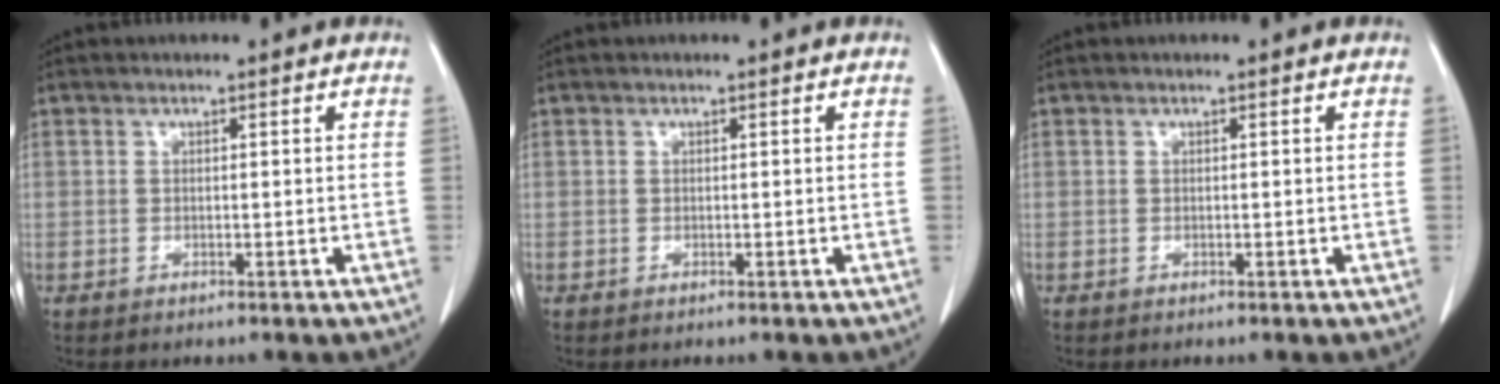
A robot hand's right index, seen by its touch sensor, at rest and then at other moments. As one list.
[{"total": 0.0}, {"total": 0.0}]